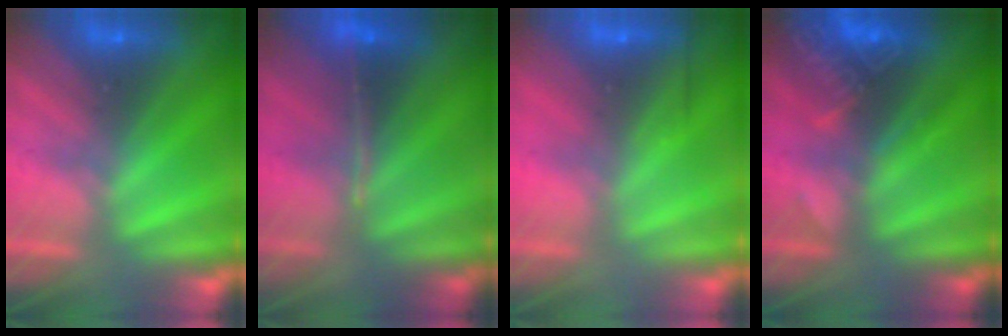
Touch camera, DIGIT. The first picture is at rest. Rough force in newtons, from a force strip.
{"total": 1.3}
{"total": 2.5}
{"total": 2.9}